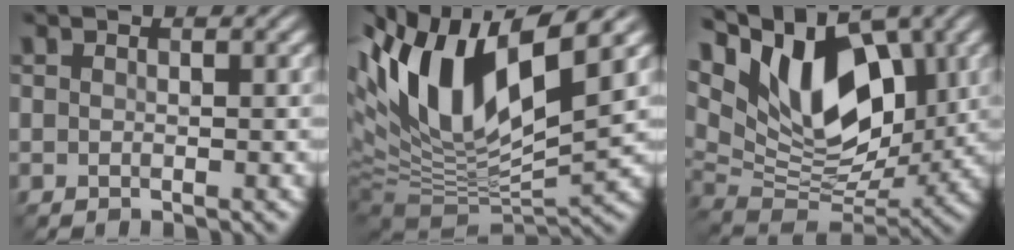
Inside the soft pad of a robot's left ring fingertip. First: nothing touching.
{"total": 13.8, "force": [4.1, 5.8, 11.8], "torque": [-0.226, 0.001, 0.070]}
{"total": 12.5, "force": [5.3, 6.5, 9.2], "torque": [-0.145, 0.008, 0.086]}